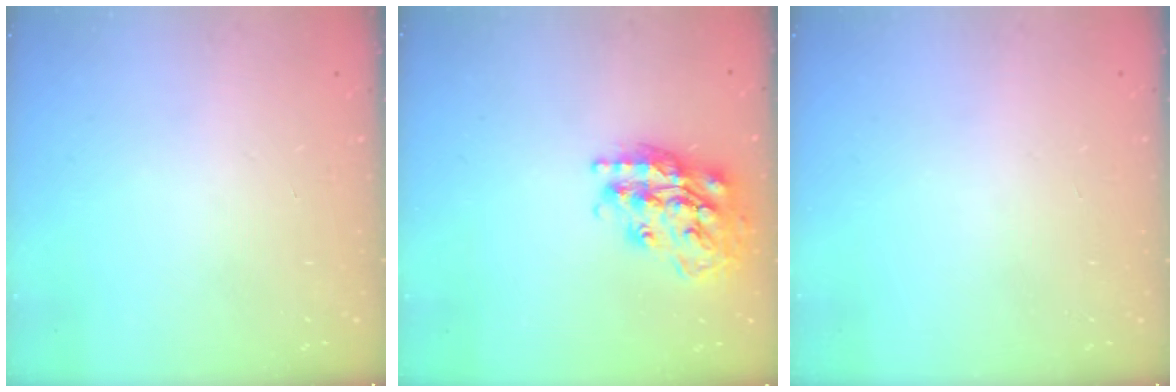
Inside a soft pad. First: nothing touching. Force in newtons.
{"total": 19.6, "press": 19.5, "slide": 1.7}
{"total": 0.0}